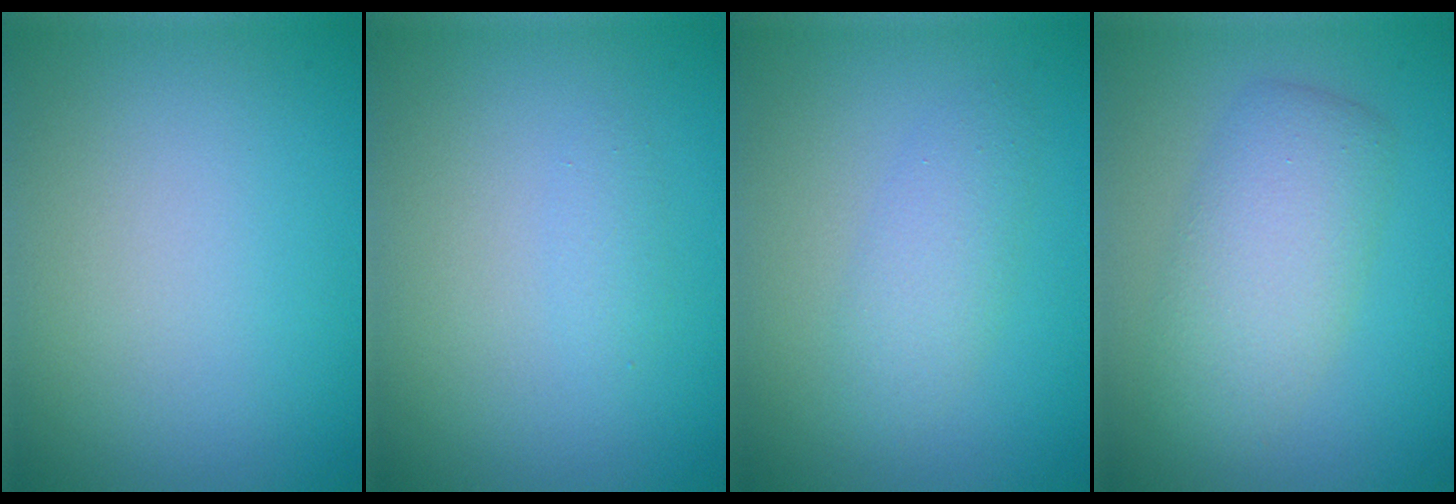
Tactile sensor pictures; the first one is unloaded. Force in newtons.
{"total": 0.8, "press": 0.8, "slide": 0.0}
{"total": 2.3, "press": 2.3, "slide": 0.1}
{"total": 4.8, "press": 4.8, "slide": 0.0}